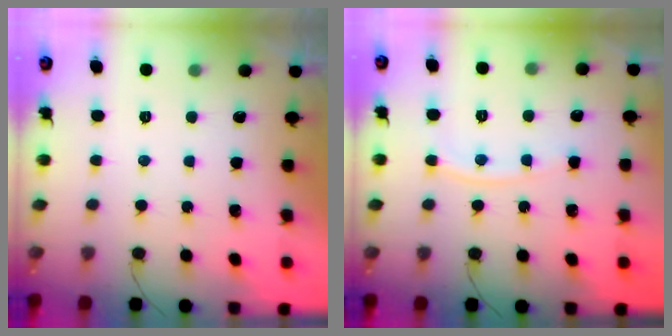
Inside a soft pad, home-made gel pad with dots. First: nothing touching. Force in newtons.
{"total": 6.8, "press": 6.7, "slide": 0.9}